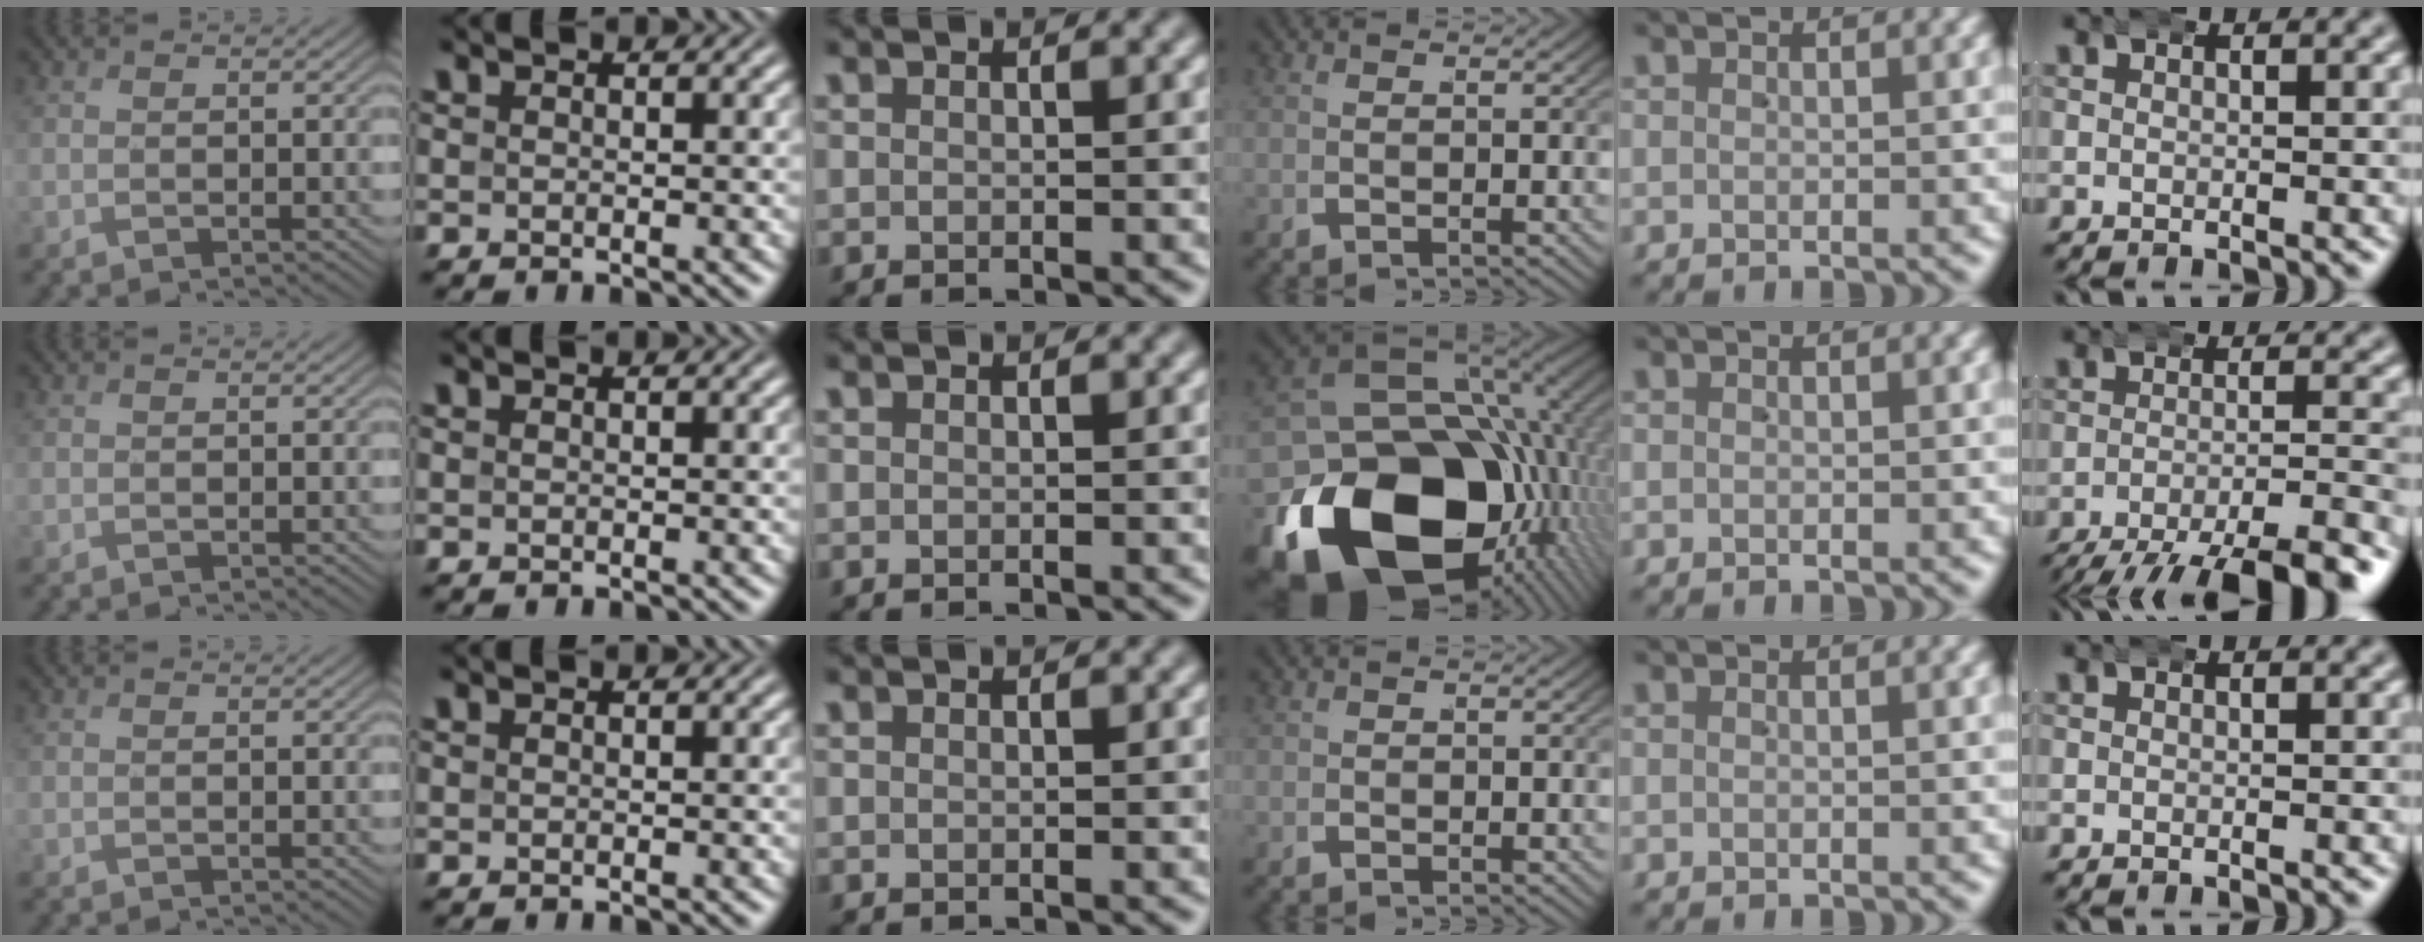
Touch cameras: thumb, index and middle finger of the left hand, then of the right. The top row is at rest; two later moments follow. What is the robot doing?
{"motion": "wrap", "object": "aluminum foil"}